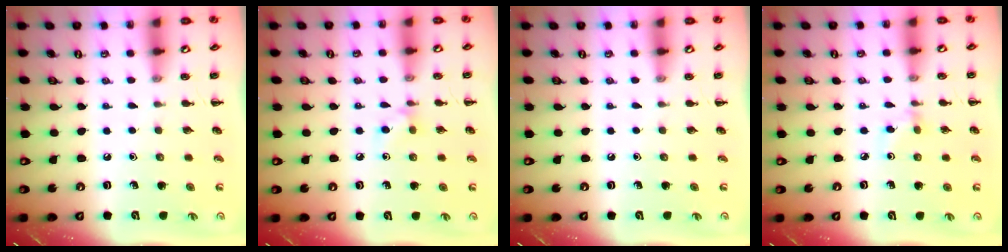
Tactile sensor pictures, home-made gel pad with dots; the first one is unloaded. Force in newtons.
{"total": 5.9, "press": 5.6, "slide": 1.8}
{"total": 0.0}
{"total": 3.0, "press": 2.8, "slide": 1.2}